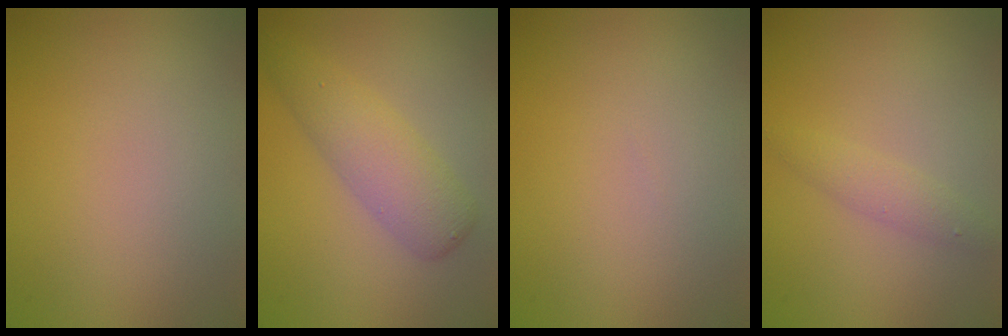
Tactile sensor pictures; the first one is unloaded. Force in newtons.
{"total": 4.1, "press": 4.1, "slide": 0.0}
{"total": 0.0}
{"total": 1.6, "press": 1.6, "slide": 0.1}